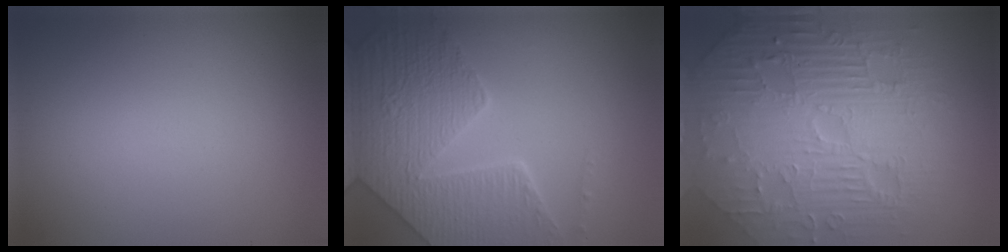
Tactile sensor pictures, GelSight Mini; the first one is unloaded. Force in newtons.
{"total": 8.7, "press": 6.2, "slide": 6.1}
{"total": 11.4, "press": 7.4, "slide": 8.8}